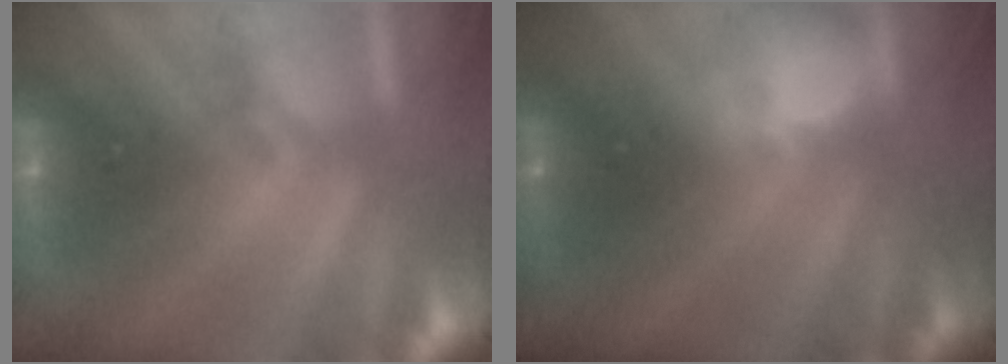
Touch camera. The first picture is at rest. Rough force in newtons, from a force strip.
{"total": 2.4}